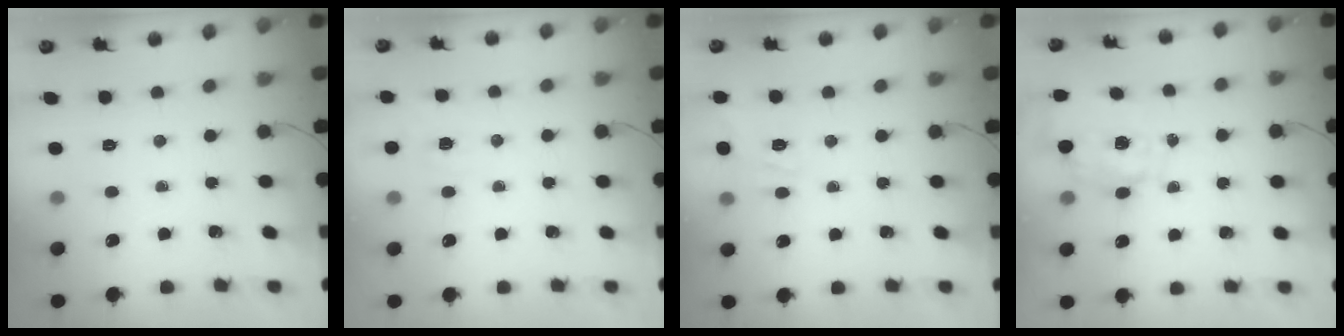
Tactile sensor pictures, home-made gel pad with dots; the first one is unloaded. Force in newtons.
{"total": 2.5, "press": 1.8, "slide": 1.7}
{"total": 5.5, "press": 5.4, "slide": 1.3}
{"total": 2.8, "press": 2.7, "slide": 0.9}